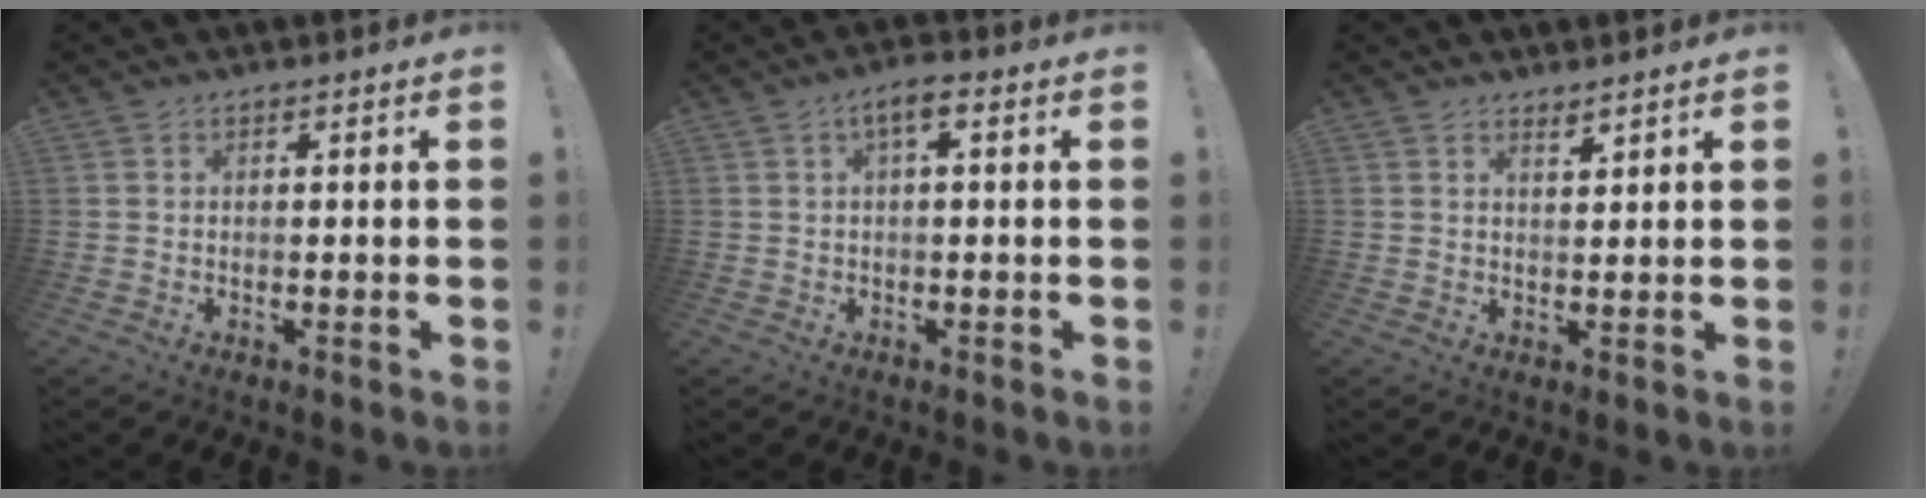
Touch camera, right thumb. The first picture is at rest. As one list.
[{"total": 3.7, "force": [0.5, 0.9, 3.5], "torque": [-0.062, 0.005, 0.005]}, {"total": 2.1, "force": [1.9, 0.1, 0.9], "torque": [-0.009, -0.013, 0.033]}]